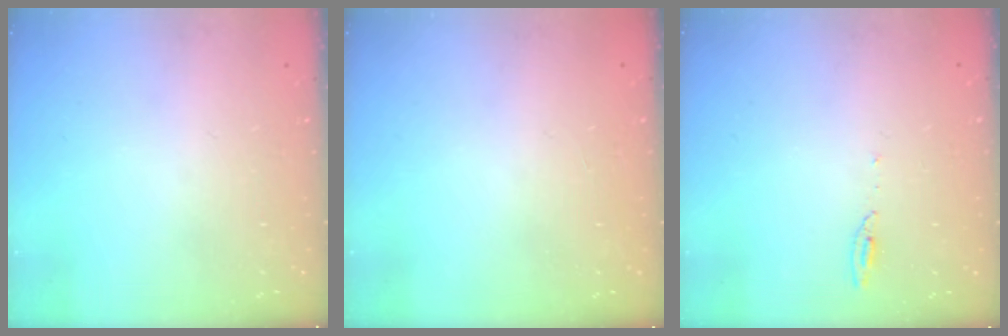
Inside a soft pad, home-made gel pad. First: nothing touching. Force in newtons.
{"total": 0.9, "press": 0.0, "slide": 0.9}
{"total": 4.1, "press": 4.0, "slide": 0.7}